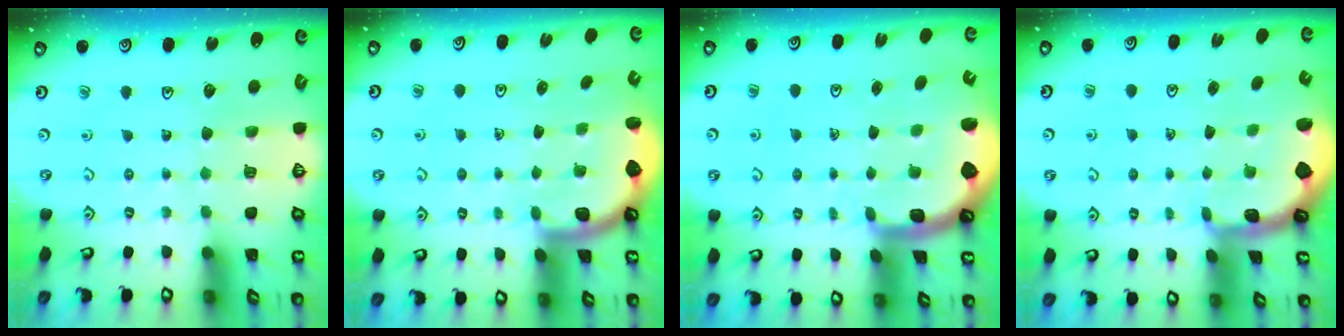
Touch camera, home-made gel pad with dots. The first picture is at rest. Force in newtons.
{"total": 1.8, "press": 1.8, "slide": 0.3}
{"total": 3.5, "press": 2.4, "slide": 2.6}
{"total": 1.1, "press": 1.0, "slide": 0.4}